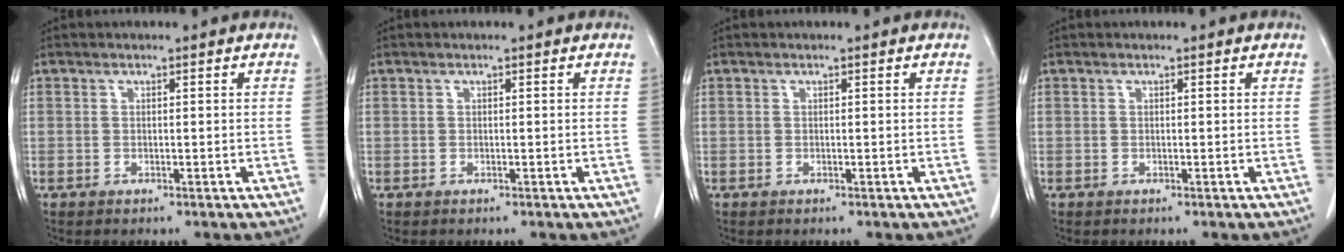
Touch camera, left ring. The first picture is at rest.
{"total": 0.0}
{"total": 0.0}
{"total": 0.0}